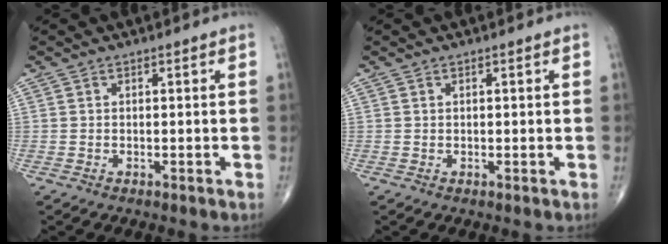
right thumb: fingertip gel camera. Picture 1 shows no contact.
{"total": 0.0}